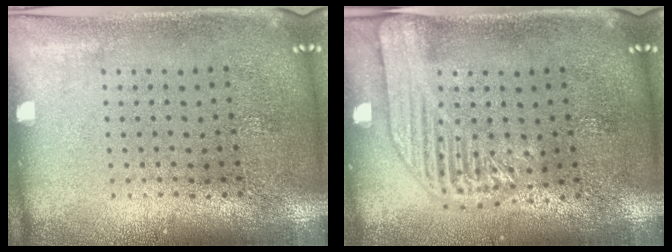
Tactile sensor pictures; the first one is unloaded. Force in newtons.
{"total": 2.1, "press": 1.9, "slide": 0.9}